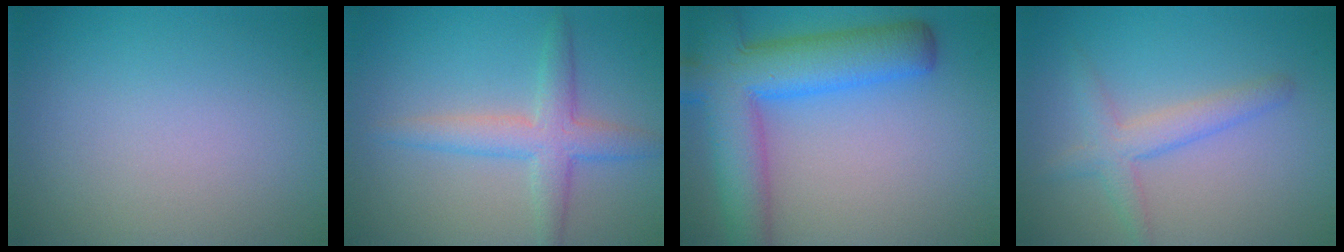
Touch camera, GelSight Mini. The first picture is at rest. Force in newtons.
{"total": 3.7, "press": 3.7, "slide": 0.2}
{"total": 9.4, "press": 9.4, "slide": 0.4}
{"total": 2.8, "press": 2.8, "slide": 0.1}